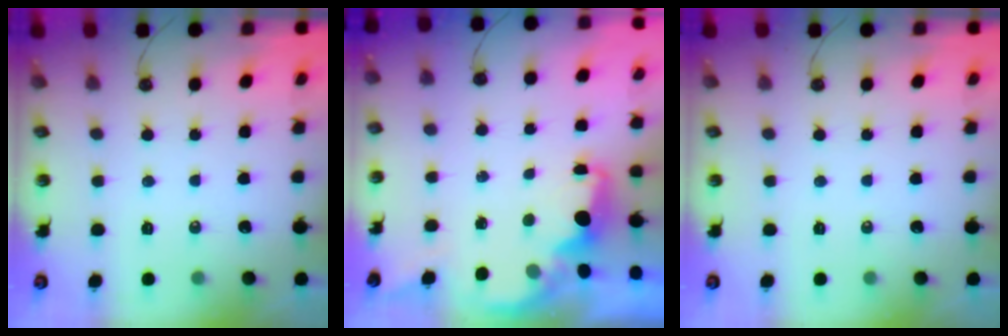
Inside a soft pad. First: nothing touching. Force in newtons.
{"total": 2.2, "press": 2.1, "slide": 0.8}
{"total": 0.0}